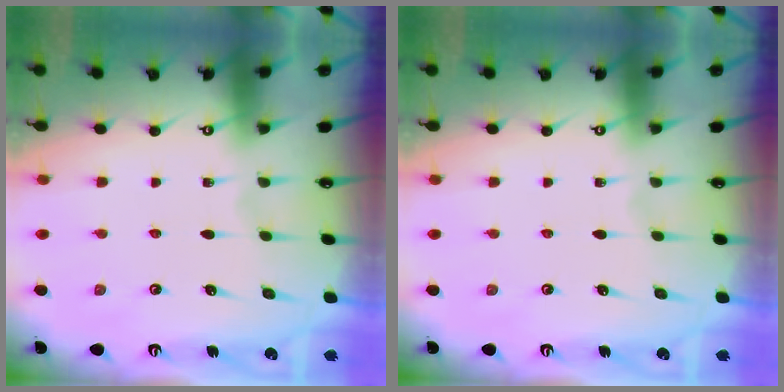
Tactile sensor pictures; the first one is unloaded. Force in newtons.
{"total": 0.0}